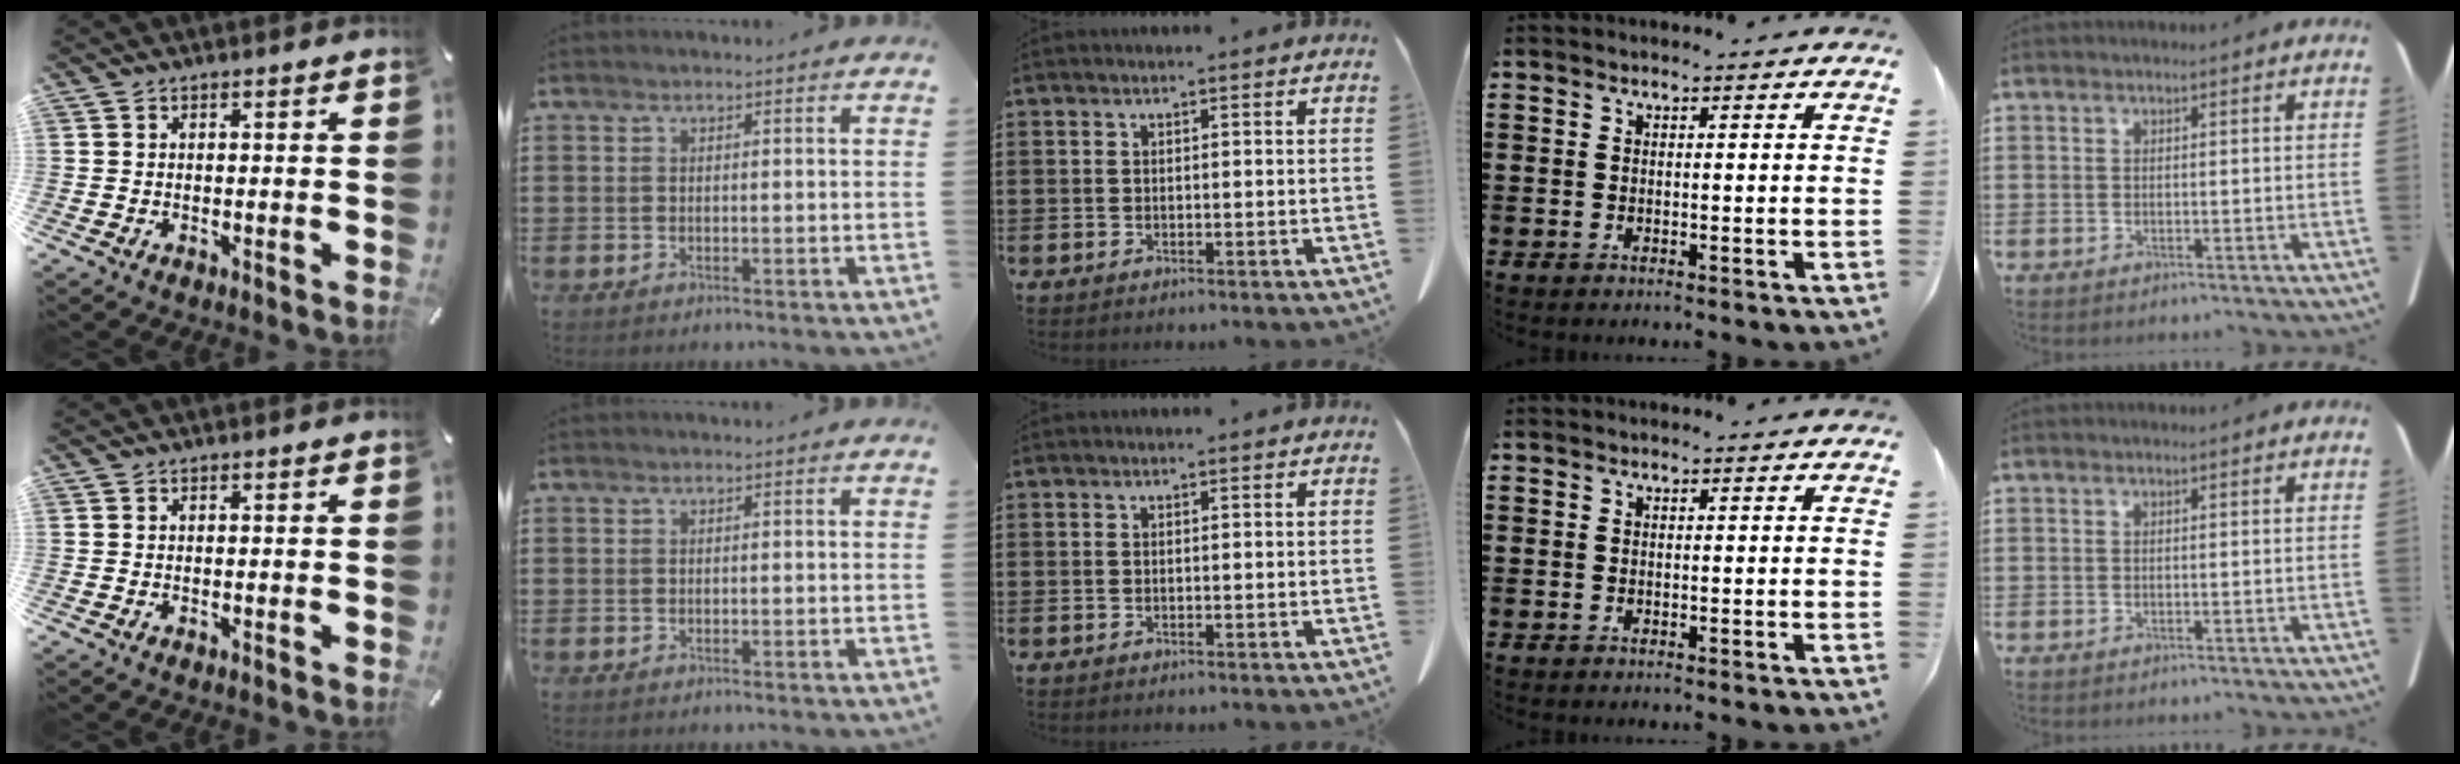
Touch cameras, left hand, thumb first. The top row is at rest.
{}